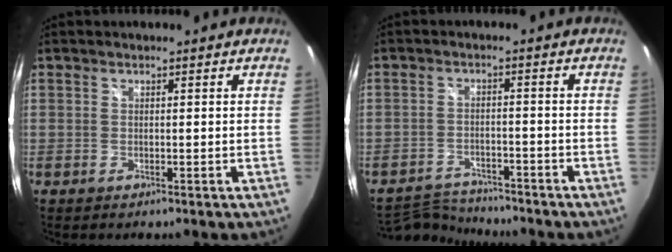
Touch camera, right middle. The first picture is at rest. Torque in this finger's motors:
{"motor_torque": [-0.33, -0.25, -0.05, -0.02]}